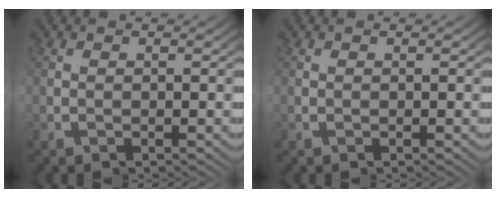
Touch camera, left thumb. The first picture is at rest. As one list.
[{"total": 0.0}]